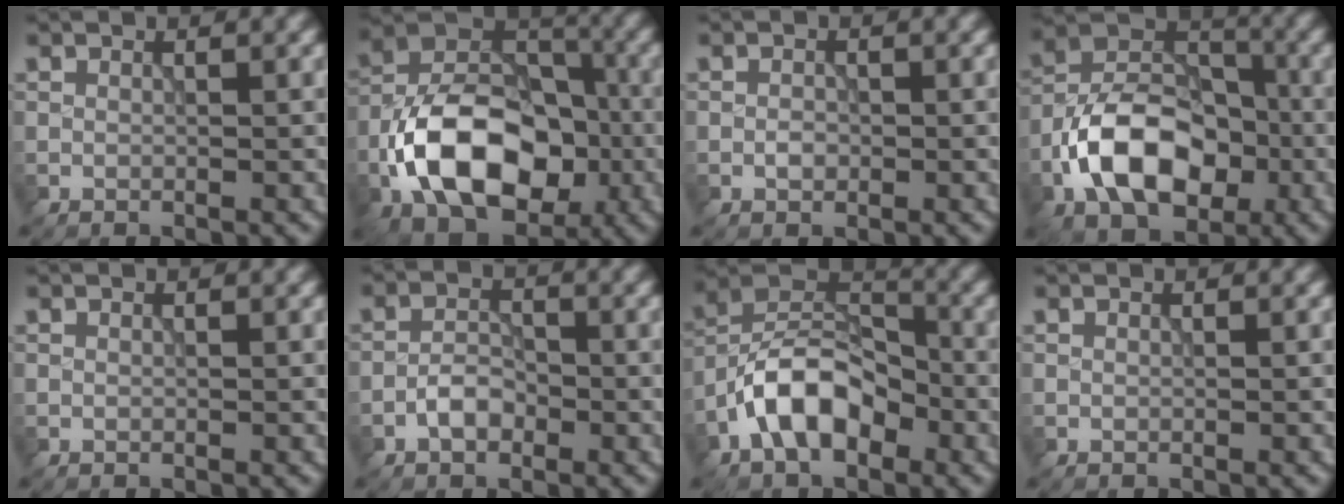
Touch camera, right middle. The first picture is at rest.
{"total": 12.1, "force": [-4.2, 7.7, 8.4], "torque": [-0.148, 0.008, -0.085]}
{"total": 1.0, "force": [-0.3, 0.7, 0.6], "torque": [-0.011, 0.000, -0.008]}
{"total": 9.9, "force": [-3.6, 6.3, 6.8], "torque": [-0.120, 0.016, -0.075]}
{"total": 0.0}
{"total": 2.5, "force": [-1.3, 1.4, 1.6], "torque": [-0.025, 0.007, -0.027]}
{"total": 7.8, "force": [-3.6, 4.3, 5.4], "torque": [-0.089, 0.015, -0.077]}
{"total": 0.0}